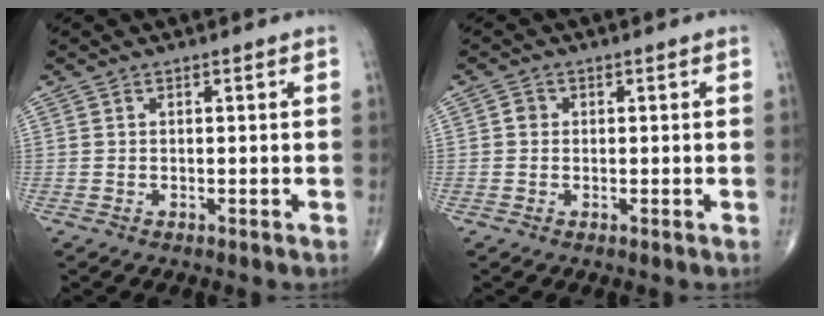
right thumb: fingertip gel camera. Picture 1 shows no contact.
{"total": 1.4, "force": [0.0, 1.2, 0.5], "torque": [-0.003, 0.003, -0.002]}